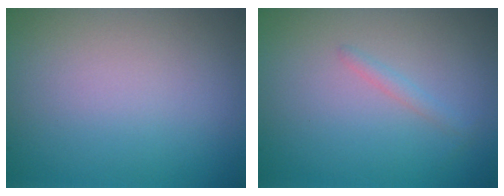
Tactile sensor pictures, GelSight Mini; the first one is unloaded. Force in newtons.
{"total": 0.8, "press": 0.8, "slide": 0.1}